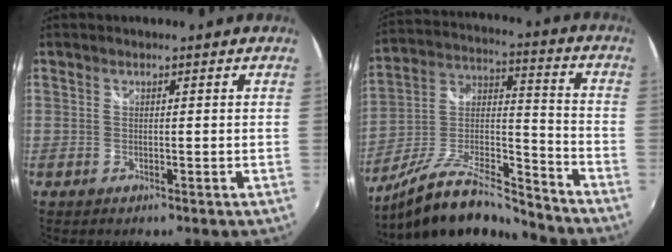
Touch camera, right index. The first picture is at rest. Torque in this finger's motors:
{"motor_torque": [0.95, -1.19, 0.15, 0.00]}